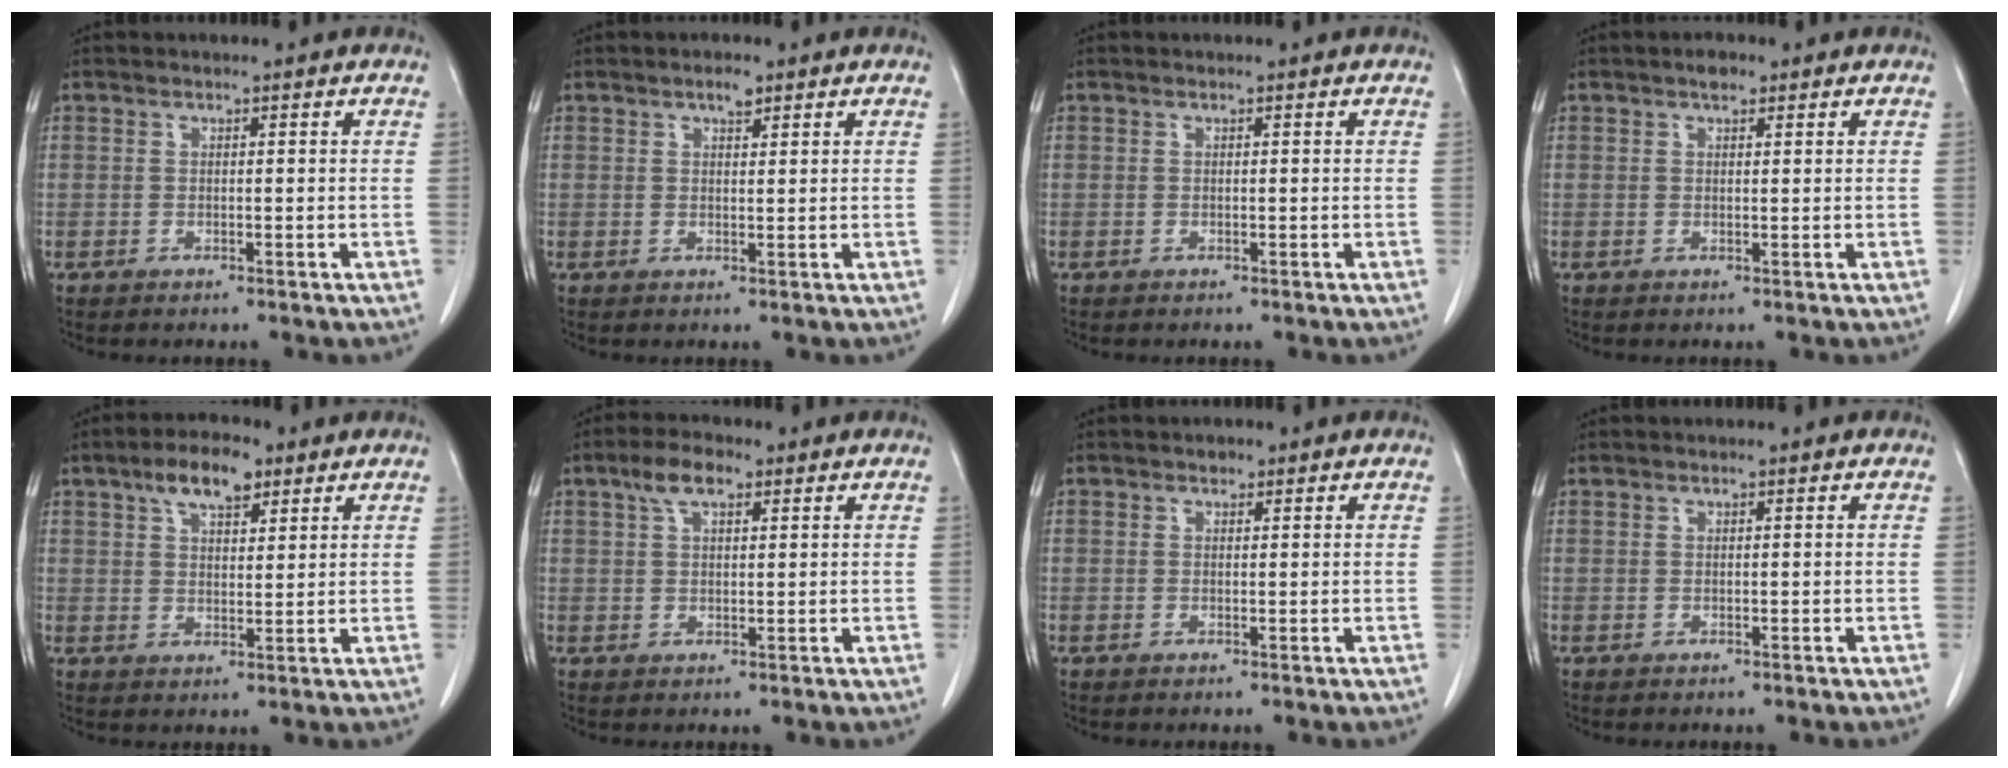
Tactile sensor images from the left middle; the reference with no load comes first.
{"total": 1.8, "force": [1.2, 0.6, 1.2], "torque": [-0.021, 0.001, 0.020]}
{"total": 0.0}
{"total": 1.6, "force": [1.1, 0.7, 0.9], "torque": [-0.017, 0.004, 0.016]}
{"total": 6.8, "force": [4.2, 2.8, 4.6], "torque": [-0.083, 0.013, 0.071]}
{"total": 4.6, "force": [2.7, 1.9, 3.3], "torque": [-0.069, 0.015, 0.050]}
{"total": 0.9, "force": [0.6, 0.5, 0.3], "torque": [-0.006, -0.002, 0.007]}
{"total": 0.0}